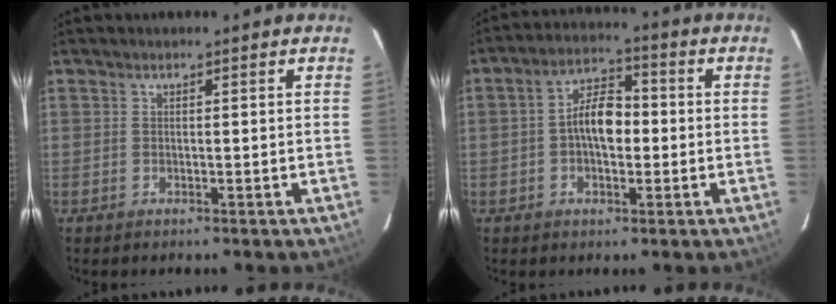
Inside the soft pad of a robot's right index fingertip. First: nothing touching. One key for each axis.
{"total": 7.5, "fx": -0.6, "fy": 4.0, "fz": 6.3, "tx": -0.115, "ty": 0.019, "tz": -0.009}